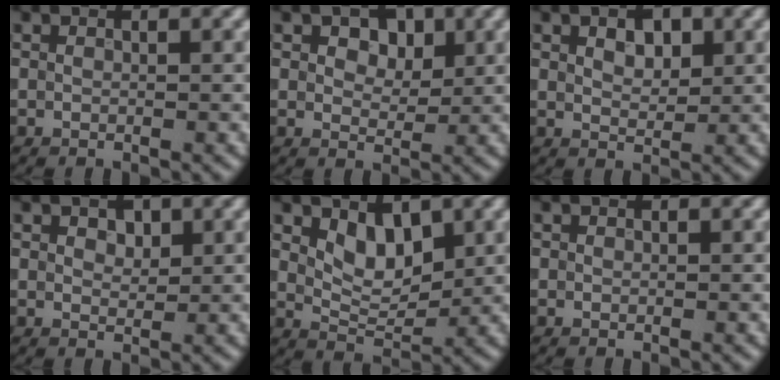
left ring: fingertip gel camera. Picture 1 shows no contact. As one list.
[{"total": 3.4, "force": [1.3, 2.2, 2.2], "torque": [-0.030, 0.006, 0.012]}, {"total": 2.8, "force": [1.2, 1.6, 2.0], "torque": [-0.031, 0.004, 0.020]}, {"total": 1.6, "force": [0.8, 1.0, 1.0], "torque": [-0.014, 0.001, 0.014]}, {"total": 3.4, "force": [1.5, 1.9, 2.4], "torque": [-0.042, -0.008, 0.029]}, {"total": 0.0}]